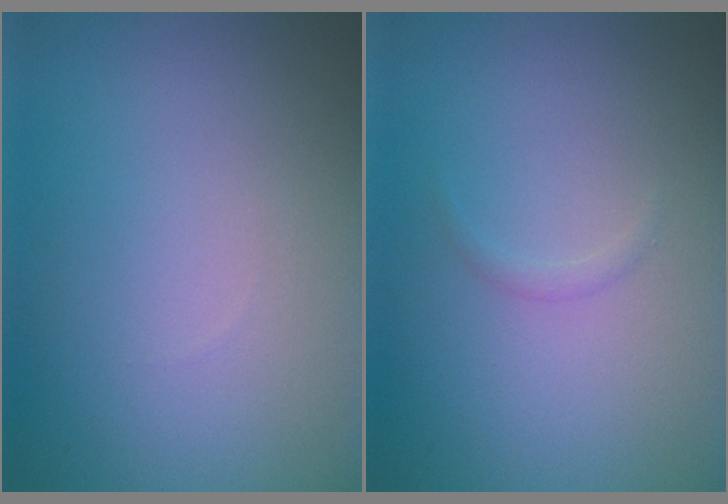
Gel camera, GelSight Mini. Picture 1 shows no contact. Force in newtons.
{"total": 0.5, "press": 0.5, "slide": 0.0}